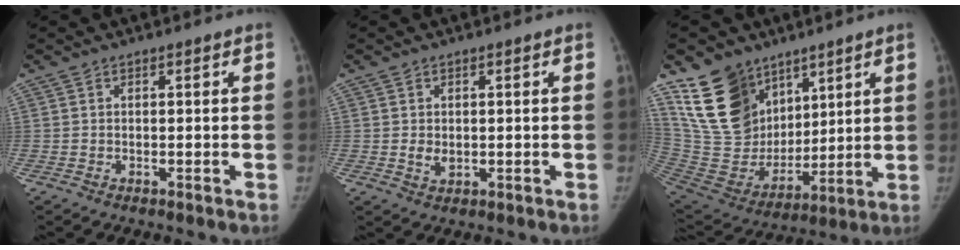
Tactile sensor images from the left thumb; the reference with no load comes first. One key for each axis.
{"total": 1.9, "fx": 0.1, "fy": 1.5, "fz": 1.3, "tx": -0.018, "ty": -0.013, "tz": 0.007}
{"total": 20.0, "fx": 11.6, "fy": 13.3, "fz": 9.5, "tx": -0.140, "ty": -0.054, "tz": 0.235}